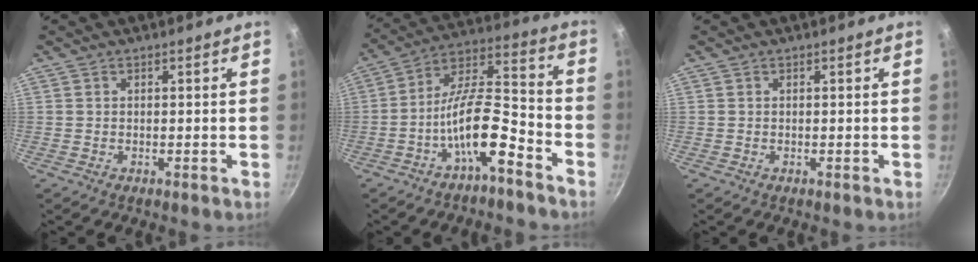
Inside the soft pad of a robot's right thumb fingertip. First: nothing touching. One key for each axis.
{"total": 13.2, "fx": -6.9, "fy": 4.2, "fz": 10.5, "tx": -0.176, "ty": 0.066, "tz": -0.127}
{"total": 0.0}